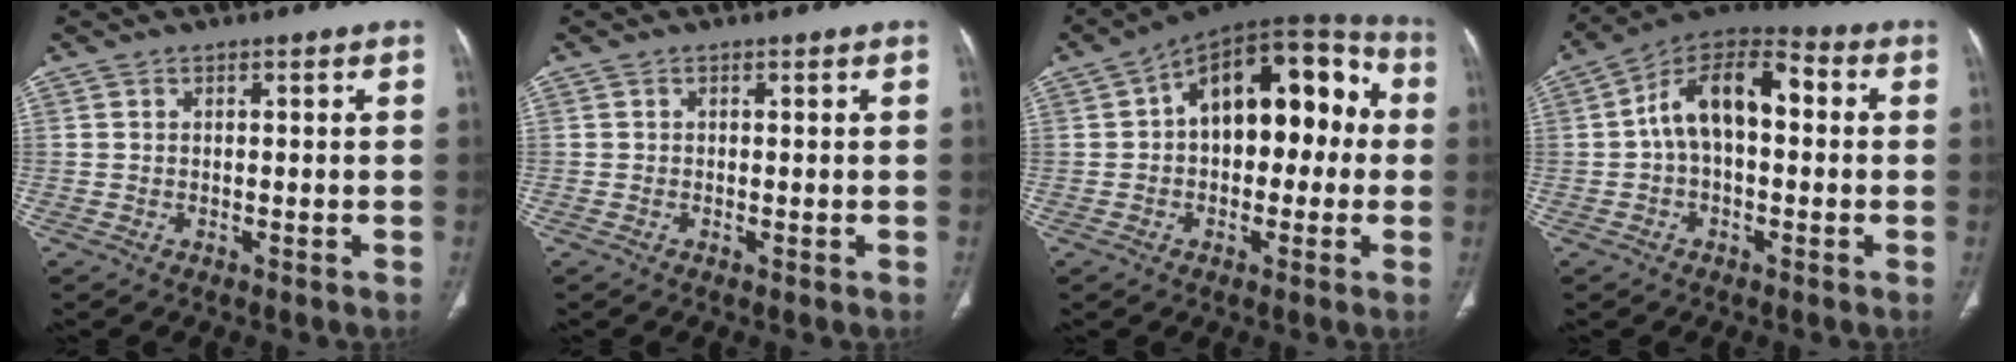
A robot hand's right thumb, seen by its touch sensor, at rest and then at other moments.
{"total": 0.0}
{"total": 19.3, "force": [2.0, 11.3, 15.6], "torque": [-0.179, 0.051, 0.020]}
{"total": 13.6, "force": [1.0, 7.8, 11.1], "torque": [-0.169, 0.044, 0.004]}